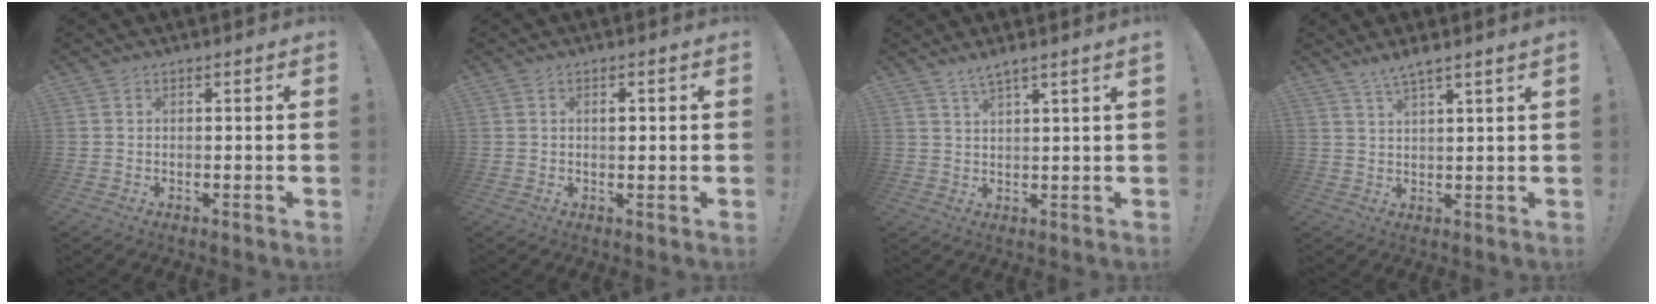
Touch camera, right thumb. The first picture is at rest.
{"total": 1.1, "force": [0.2, 0.6, 0.9], "torque": [-0.005, -0.002, -0.001]}
{"total": 3.3, "force": [2.5, -0.6, 2.2], "torque": [-0.044, -0.011, 0.041]}
{"total": 4.4, "force": [3.5, -0.4, 2.7], "torque": [-0.057, -0.014, 0.059]}